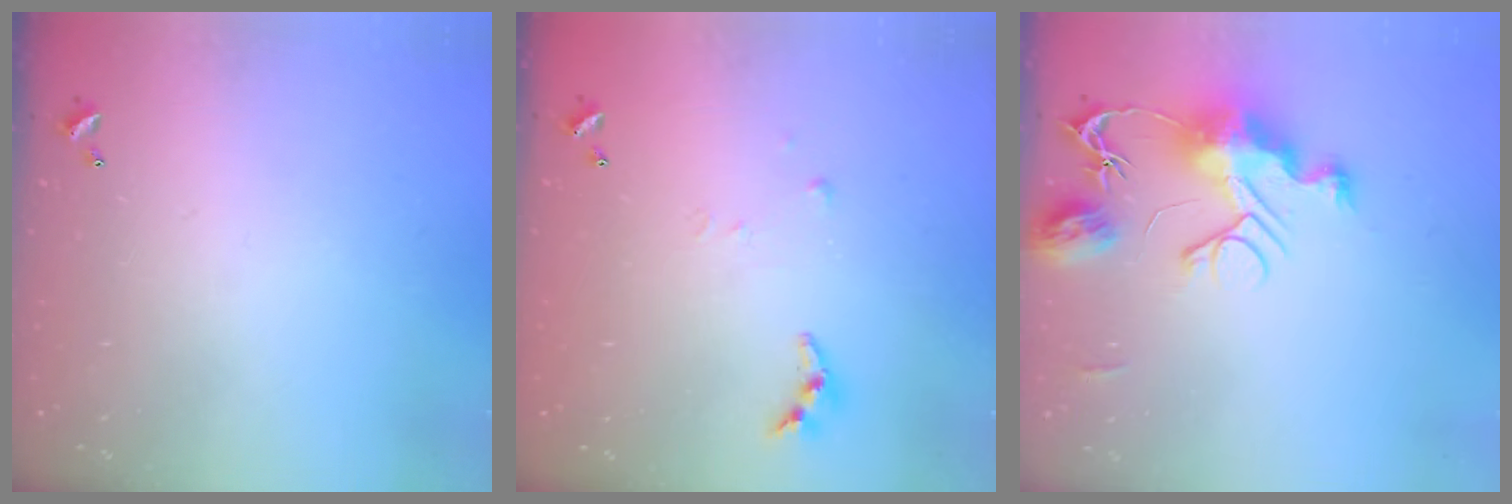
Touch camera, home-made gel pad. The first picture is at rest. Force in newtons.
{"total": 4.7, "press": 4.7, "slide": 0.3}
{"total": 11.5, "press": 11.5, "slide": 1.2}